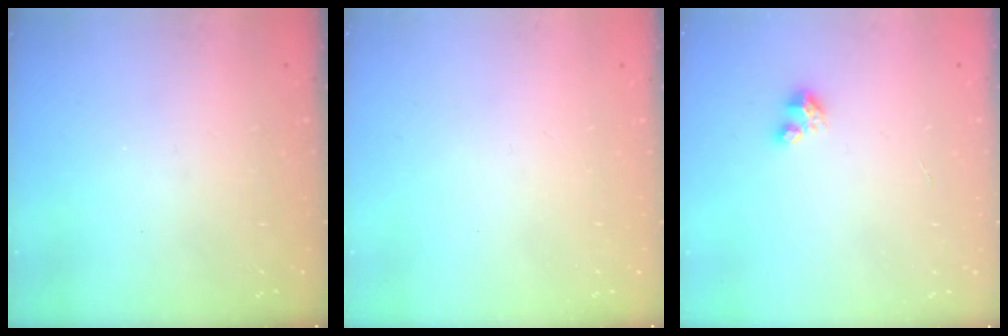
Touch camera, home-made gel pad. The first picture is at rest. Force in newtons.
{"total": 0.0}
{"total": 2.8, "press": 2.8, "slide": 0.3}